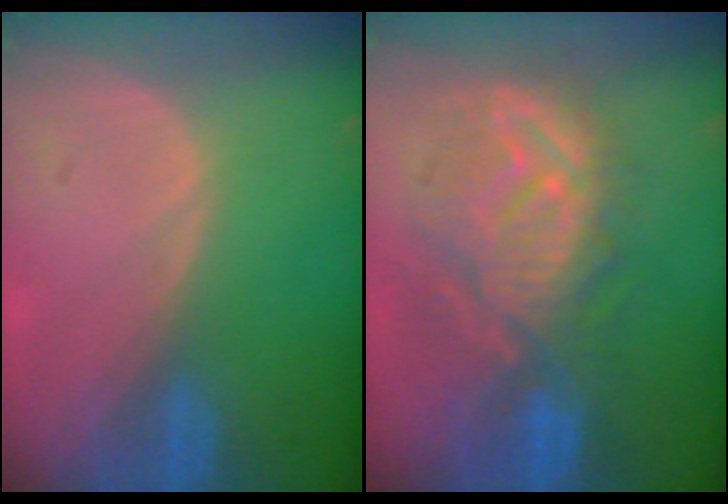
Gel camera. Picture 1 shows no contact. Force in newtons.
{"total": 10.7, "press": 10.2, "slide": 3.5}